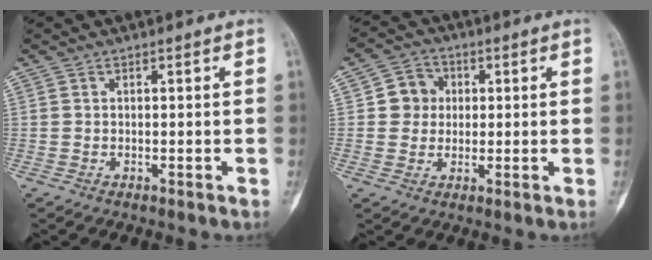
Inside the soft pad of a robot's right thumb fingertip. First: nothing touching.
{"total": 6.1, "force": [0.8, 5.7, 2.0], "torque": [0.003, 0.008, 0.005]}